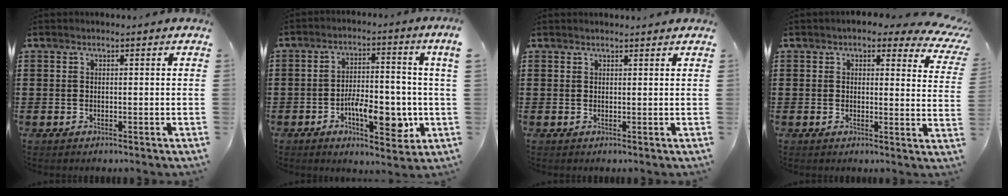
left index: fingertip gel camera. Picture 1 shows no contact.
{"total": 8.4, "force": [-2.3, 2.4, 7.7], "torque": [-0.139, 0.000, -0.041]}
{"total": 0.8, "force": [0.8, 0.2, -0.2], "torque": [0.000, -0.001, 0.016]}
{"total": 3.5, "force": [2.5, 1.9, 1.5], "torque": [-0.028, -0.009, 0.040]}